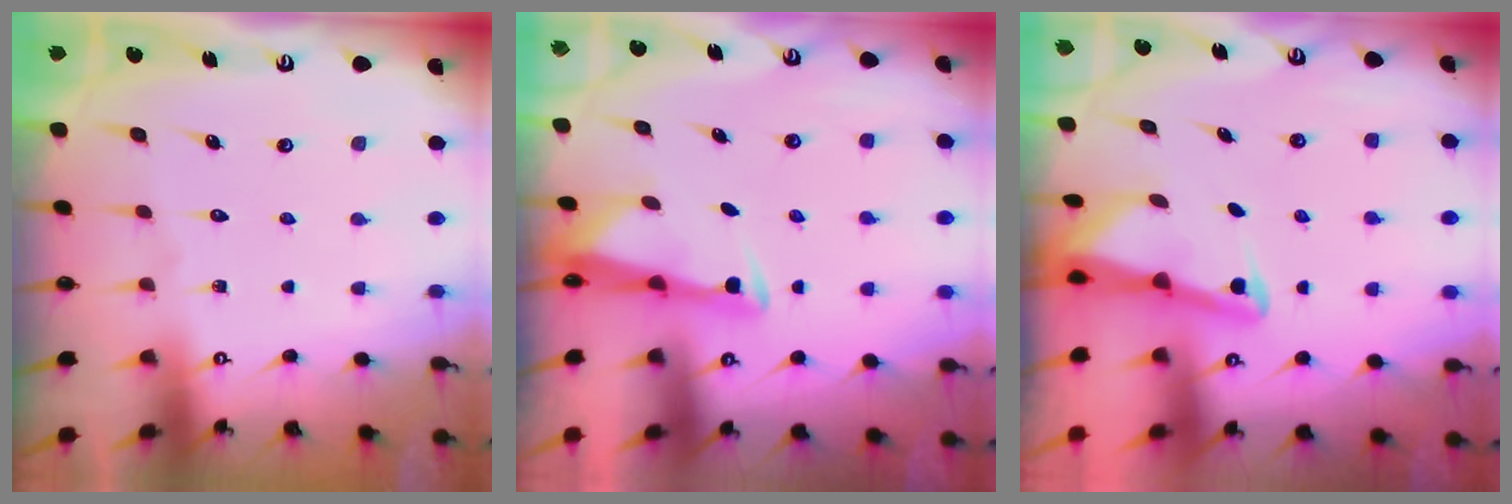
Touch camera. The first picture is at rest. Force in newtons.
{"total": 3.2, "press": 3.1, "slide": 0.8}
{"total": 3.1, "press": 3.1, "slide": 0.4}